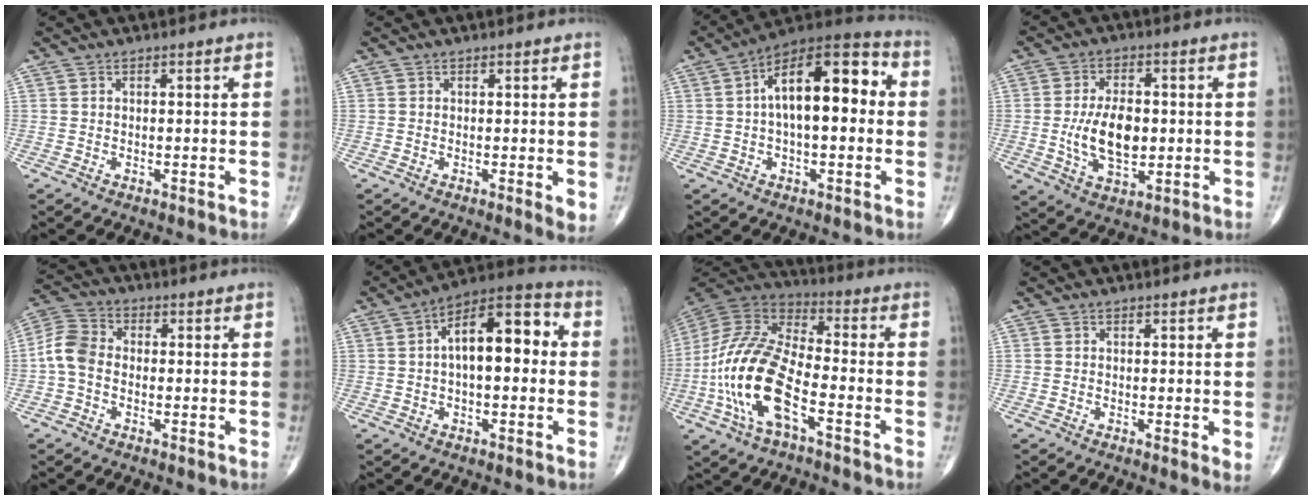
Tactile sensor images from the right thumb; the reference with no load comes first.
{"total": 2.2, "force": [-0.2, 0.4, 2.1], "torque": [-0.030, -0.008, -0.006]}
{"total": 16.9, "force": [2.1, 7.7, 14.9], "torque": [-0.215, 0.043, 0.022]}
{"total": 11.0, "force": [-0.6, 6.1, 9.1], "torque": [-0.150, -0.001, -0.004]}
{"total": 6.6, "force": [-1.0, 4.8, 4.4], "torque": [-0.085, 0.020, -0.033]}
{"total": 13.9, "force": [1.5, 6.5, 12.2], "torque": [-0.169, 0.040, 0.011]}
{"total": 18.4, "force": [-6.2, 7.9, 15.4], "torque": [-0.322, 0.035, -0.121]}
{"total": 1.9, "force": [0.0, 0.3, 1.9], "torque": [-0.030, -0.007, -0.005]}